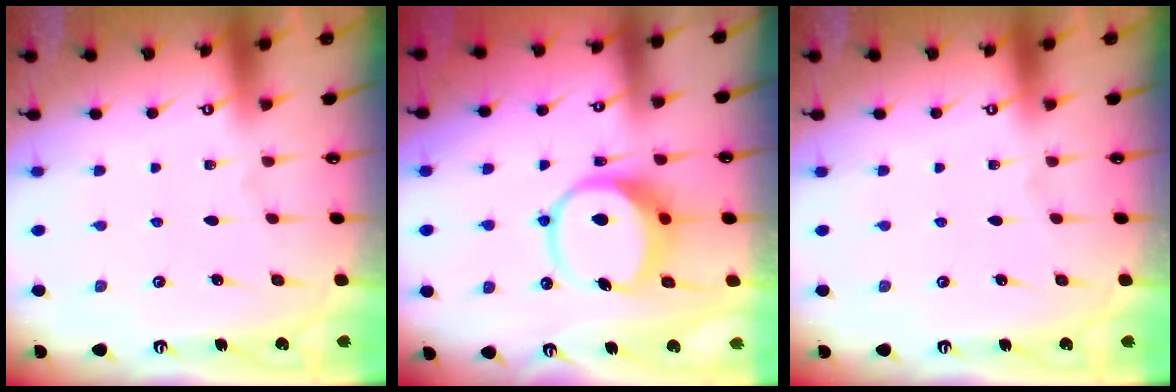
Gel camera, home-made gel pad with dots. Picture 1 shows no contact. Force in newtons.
{"total": 8.9, "press": 8.7, "slide": 1.4}
{"total": 0.0}